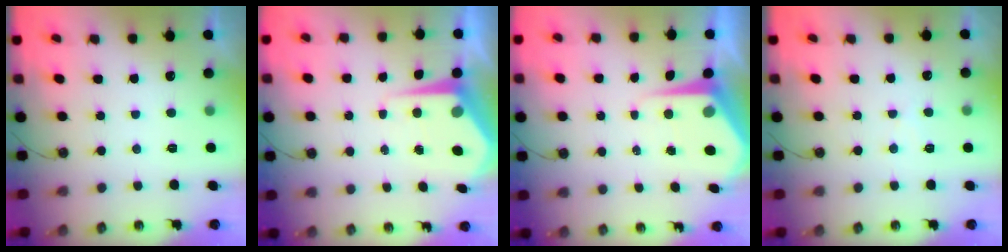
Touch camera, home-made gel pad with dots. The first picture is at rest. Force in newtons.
{"total": 7.3, "press": 7.3, "slide": 0.5}
{"total": 7.8, "press": 7.7, "slide": 0.7}
{"total": 5.9, "press": 5.9, "slide": 0.6}